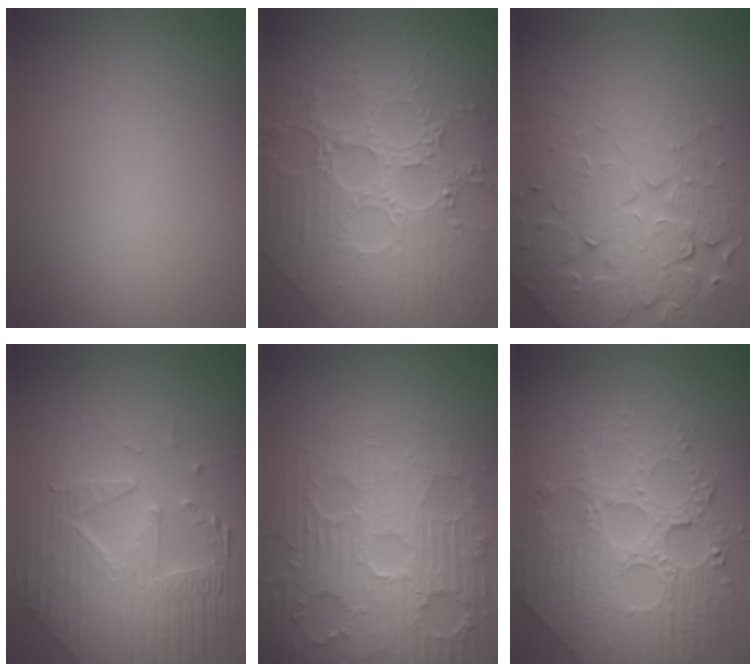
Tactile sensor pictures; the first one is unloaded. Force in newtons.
{"total": 8.7, "press": 6.3, "slide": 5.9}
{"total": 7.9, "press": 5.6, "slide": 5.5}
{"total": 8.2, "press": 5.9, "slide": 5.6}
{"total": 7.7, "press": 6.3, "slide": 4.5}
{"total": 8.2, "press": 6.0, "slide": 5.5}